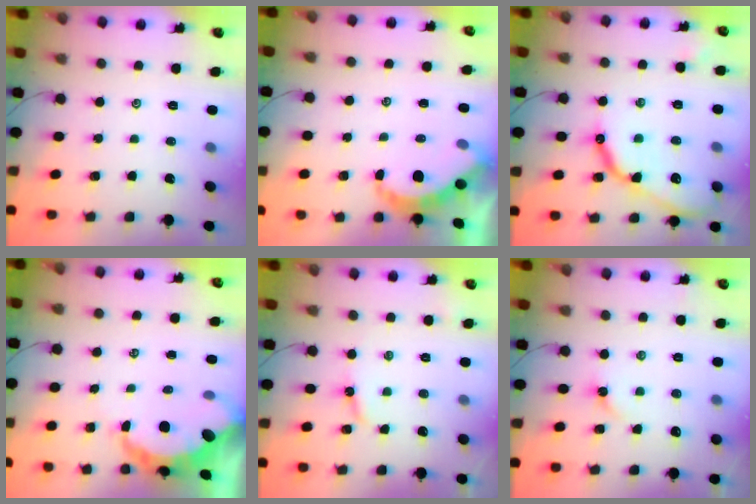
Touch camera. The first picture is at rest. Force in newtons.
{"total": 4.7, "press": 4.7, "slide": 0.5}
{"total": 14.2, "press": 14.2, "slide": 1.2}
{"total": 9.6, "press": 9.5, "slide": 0.9}
{"total": 4.4, "press": 4.4, "slide": 0.2}
{"total": 2.6, "press": 2.6, "slide": 0.4}